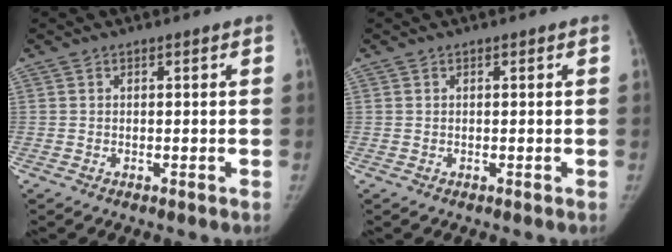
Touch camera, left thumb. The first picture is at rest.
{"total": 0.0}